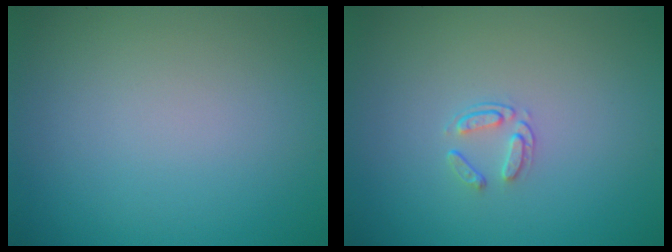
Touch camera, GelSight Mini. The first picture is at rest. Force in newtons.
{"total": 1.4, "press": 0.9, "slide": 1.1}